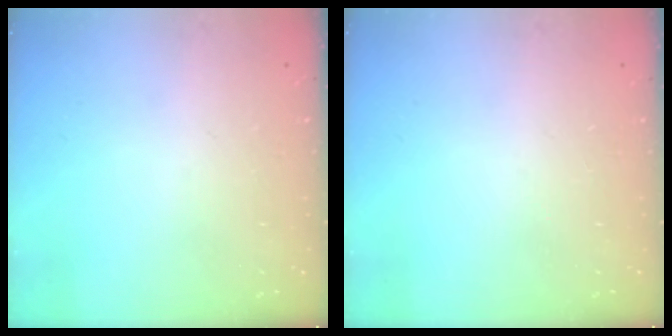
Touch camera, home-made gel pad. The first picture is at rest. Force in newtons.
{"total": 0.0}